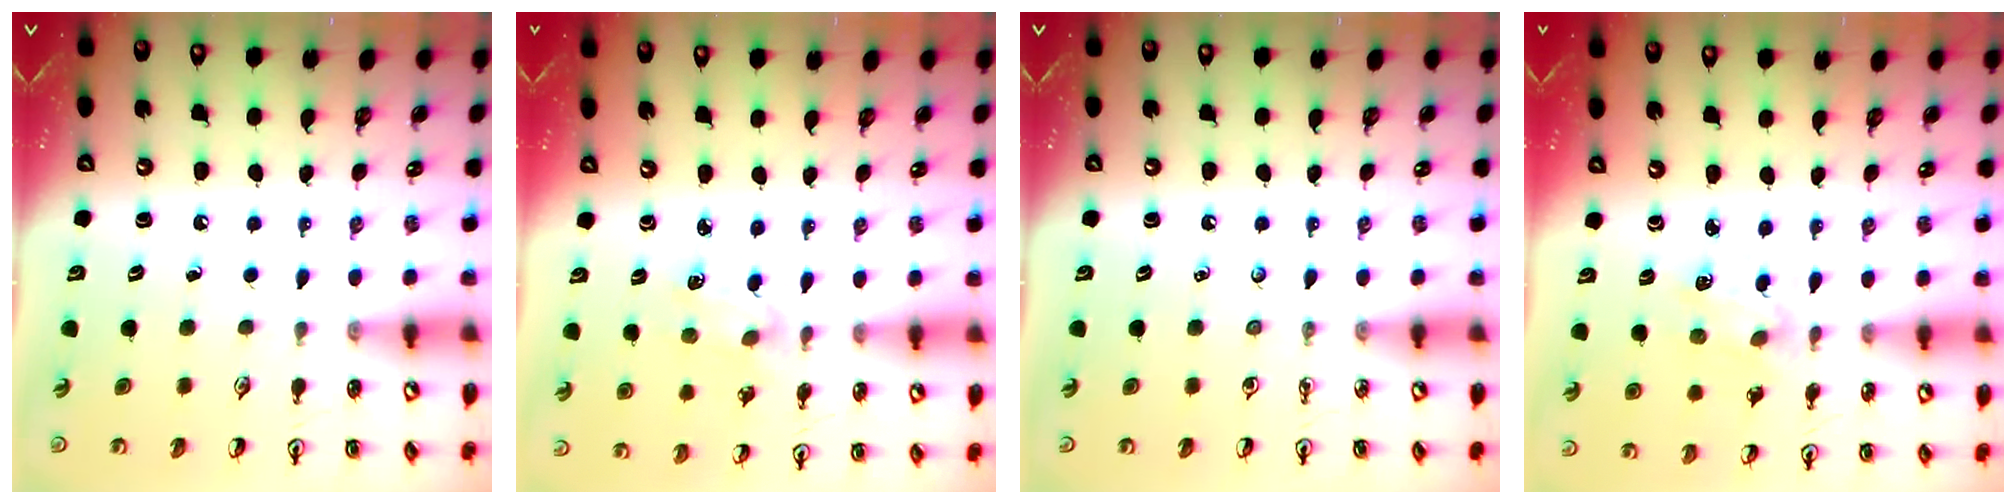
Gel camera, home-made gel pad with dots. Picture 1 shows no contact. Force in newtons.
{"total": 1.3, "press": 1.2, "slide": 0.2}
{"total": 0.0}
{"total": 1.6, "press": 1.6, "slide": 0.5}